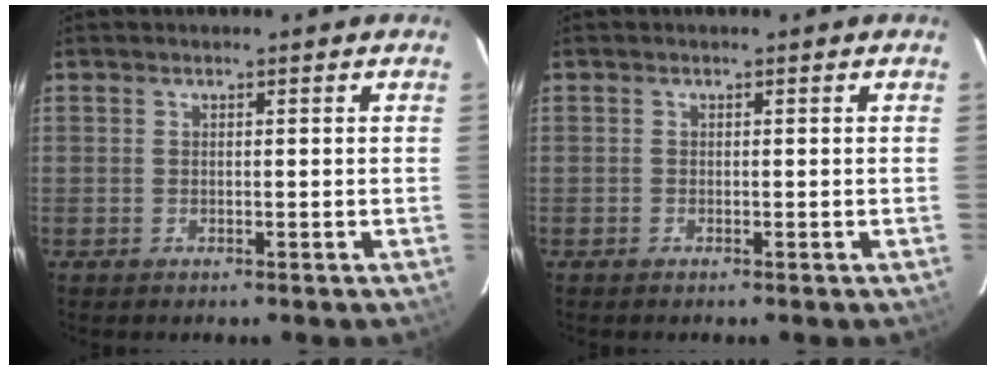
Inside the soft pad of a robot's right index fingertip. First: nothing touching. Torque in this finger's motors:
{"motor_torque": [-0.01, -0.03, -0.02, -0.01]}